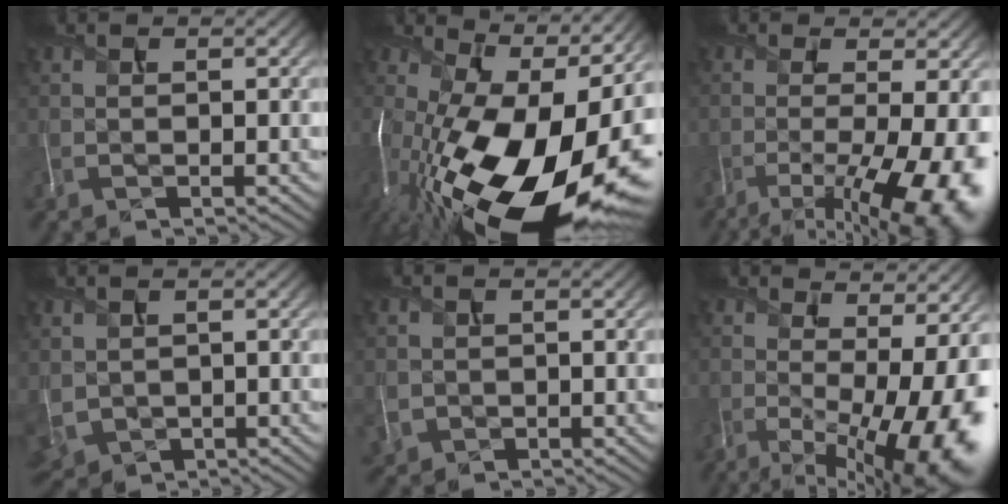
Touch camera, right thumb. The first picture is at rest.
{"total": 20.0, "force": [-4.7, 10.4, 16.4], "torque": [-0.281, -0.043, -0.068]}
{"total": 14.2, "force": [-5.9, 4.8, 12.0], "torque": [-0.165, -0.035, -0.067]}
{"total": 3.0, "force": [0.5, 2.6, 1.6], "torque": [-0.066, -0.013, 0.020]}
{"total": 1.4, "force": [-0.4, 1.3, 0.0], "torque": [-0.010, -0.011, -0.002]}
{"total": 16.5, "force": [-3.2, 6.5, 14.9], "torque": [-0.177, -0.027, -0.025]}